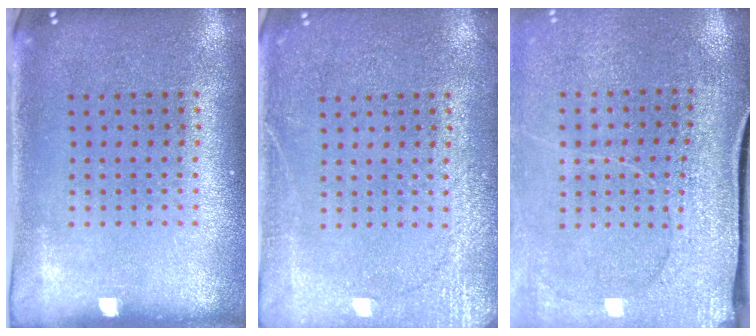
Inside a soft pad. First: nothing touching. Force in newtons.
{"total": 3.5, "press": 3.4, "slide": 0.5}
{"total": 3.0, "press": 2.8, "slide": 1.1}